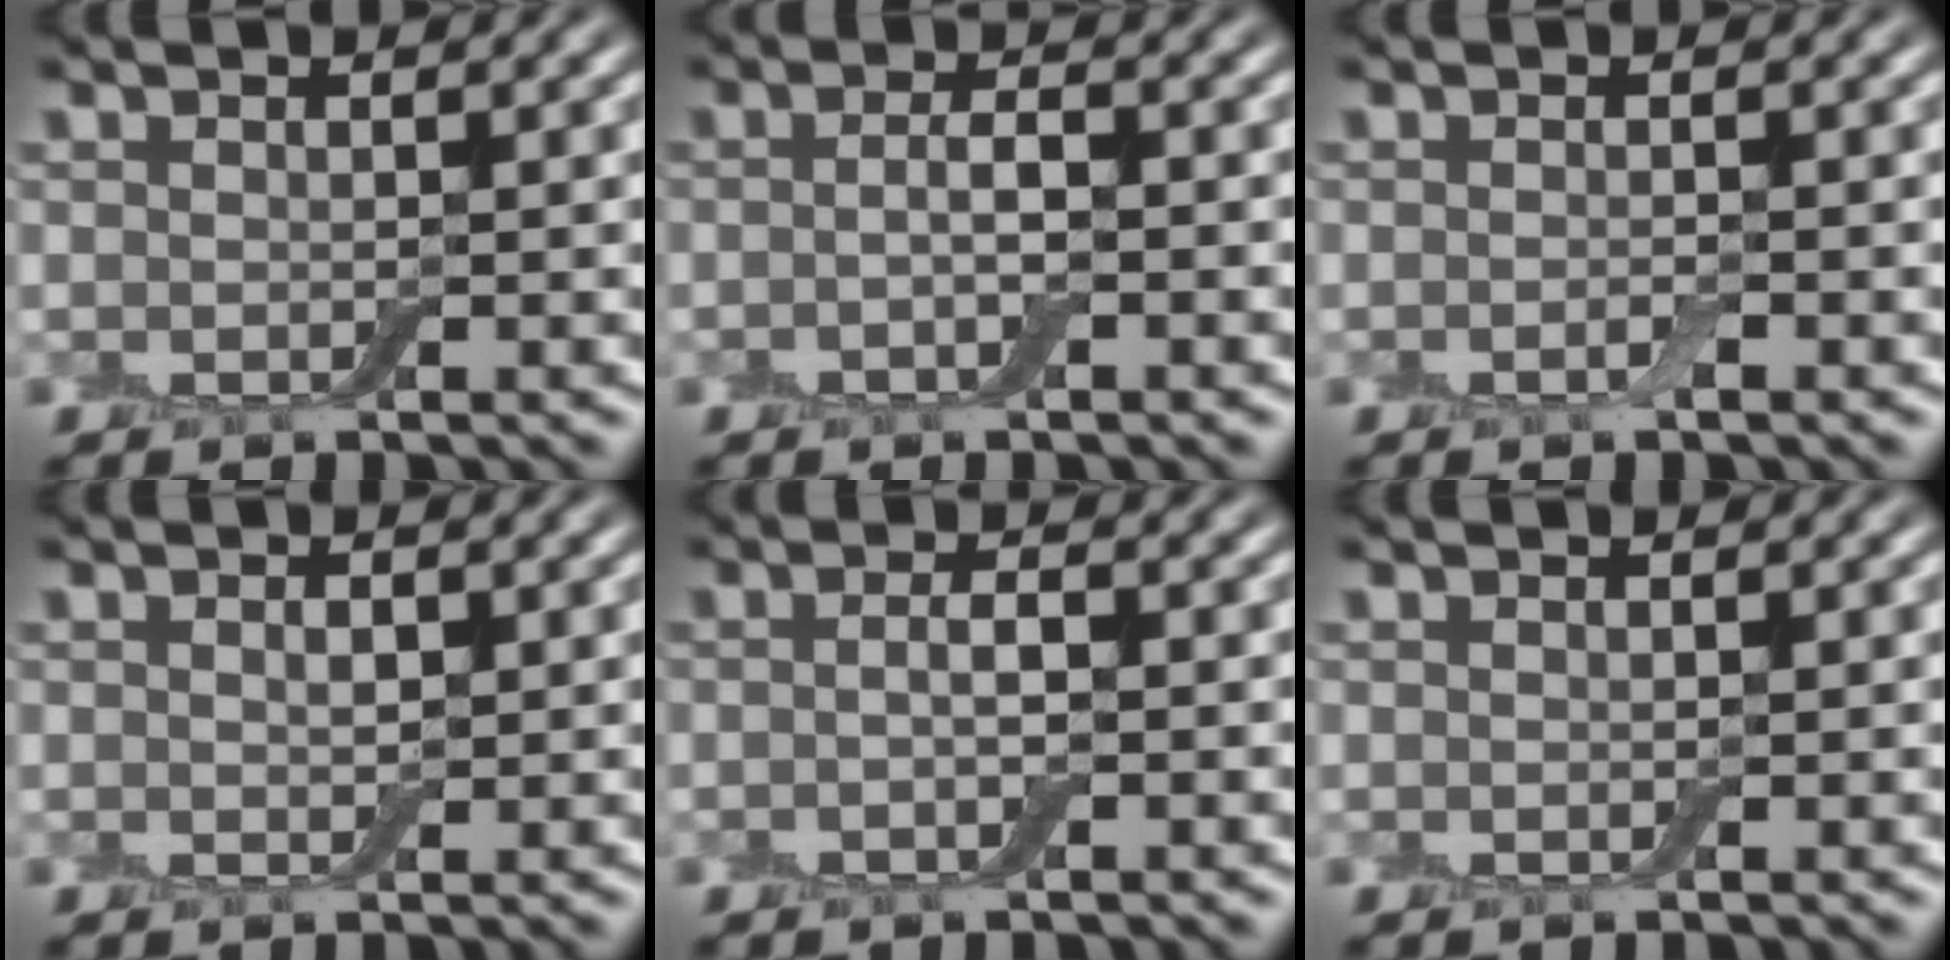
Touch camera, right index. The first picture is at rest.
{"total": 1.7, "force": [-0.4, 0.4, 1.6], "torque": [-0.031, 0.001, -0.010]}
{"total": 0.6, "force": [-0.3, 0.1, 0.5], "torque": [-0.012, -0.002, -0.007]}
{"total": 0.9, "force": [0.2, 0.5, 0.7], "torque": [-0.012, 0.000, 0.003]}
{"total": 1.4, "force": [-0.2, 0.3, 1.3], "torque": [-0.025, 0.000, -0.007]}
{"total": 0.0}